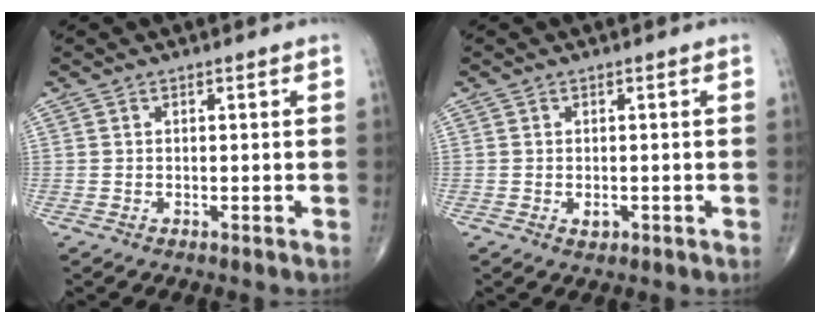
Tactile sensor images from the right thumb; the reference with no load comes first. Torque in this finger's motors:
{"motor_torque": [-0.09, 0.43, 0.17, 0.24, 0.06]}